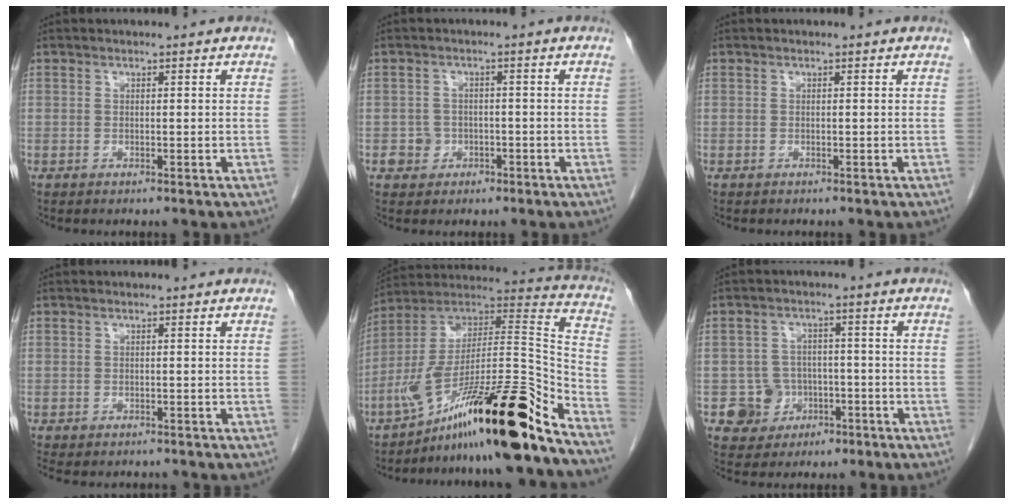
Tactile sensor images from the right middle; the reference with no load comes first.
{"total": 2.7, "force": [-1.1, 2.5, 0.3], "torque": [0.002, 0.012, -0.015]}
{"total": 0.0}
{"total": 4.5, "force": [-3.9, 1.6, 1.5], "torque": [-0.017, -0.005, -0.050]}
{"total": 26.3, "force": [-18.0, 1.4, 19.1], "torque": [-0.264, 0.009, -0.307]}
{"total": 5.5, "force": [-2.2, 5.1, 0.4], "torque": [0.004, 0.016, -0.027]}